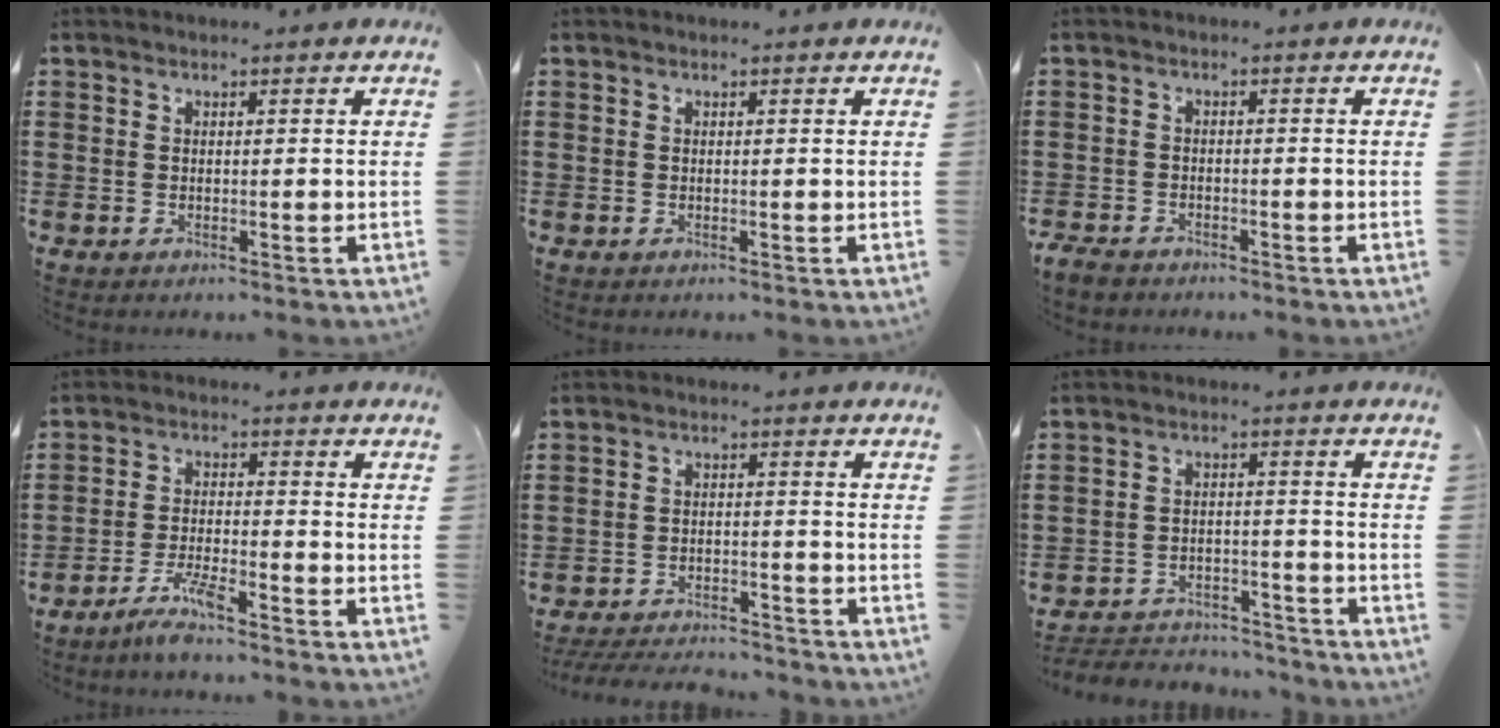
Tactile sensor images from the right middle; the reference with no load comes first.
{"total": 0.0}
{"total": 1.9, "force": [-1.8, 0.6, 0.4], "torque": [-0.028, -0.004, -0.041]}
{"total": 4.8, "force": [-3.8, 0.3, 2.9], "torque": [-0.062, -0.004, -0.072]}
{"total": 4.3, "force": [-4.2, 0.3, 0.8], "torque": [-0.021, -0.002, -0.088]}
{"total": 3.9, "force": [-3.8, 0.8, 0.3], "torque": [-0.012, 0.004, -0.079]}